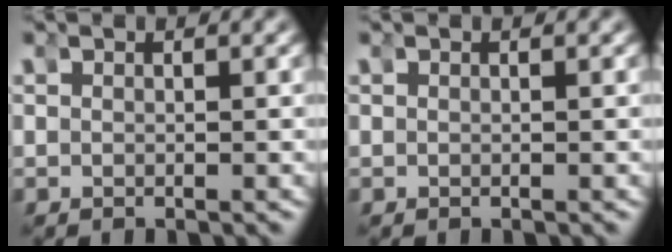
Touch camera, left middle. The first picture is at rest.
{"total": 0.0}